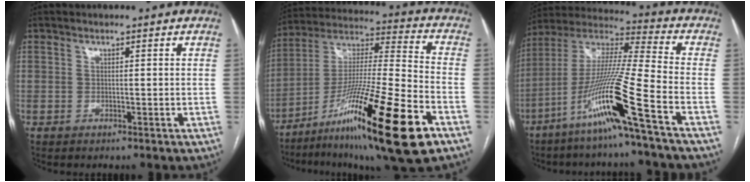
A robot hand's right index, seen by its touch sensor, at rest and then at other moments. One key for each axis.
{"total": 23.3, "fx": -12.3, "fy": 0.9, "fz": 19.8, "tx": -0.339, "ty": -0.039, "tz": -0.215}
{"total": 16.2, "fx": -8.1, "fy": -1.9, "fz": 14.0, "tx": -0.288, "ty": -0.021, "tz": -0.158}